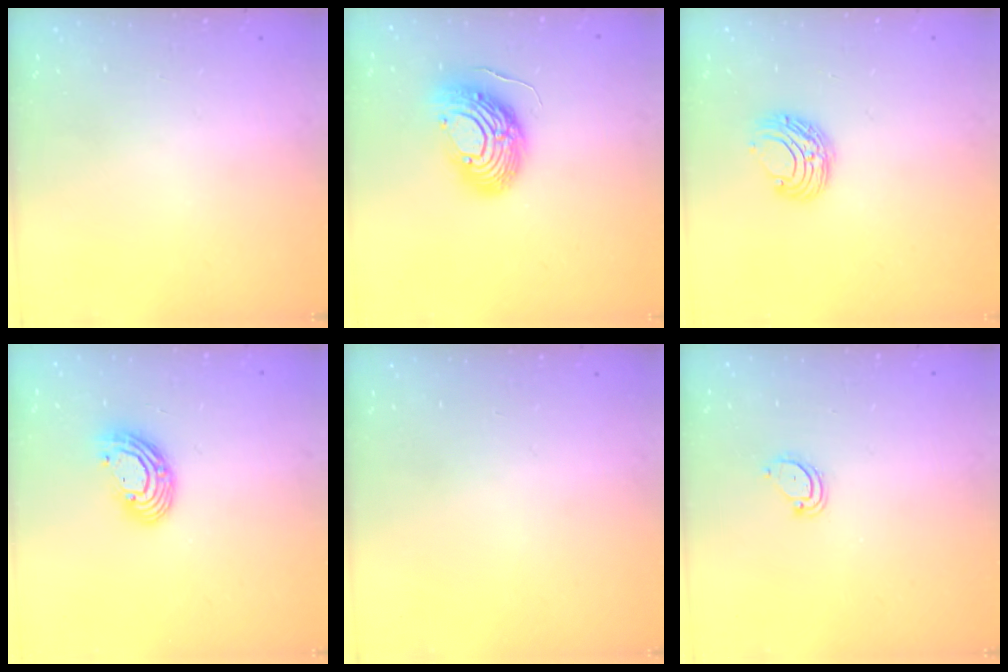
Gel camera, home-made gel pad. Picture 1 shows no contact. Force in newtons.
{"total": 13.9, "press": 13.8, "slide": 1.5}
{"total": 7.6, "press": 7.6, "slide": 0.6}
{"total": 10.1, "press": 10.0, "slide": 1.1}
{"total": 0.0}
{"total": 3.8, "press": 3.8, "slide": 0.4}